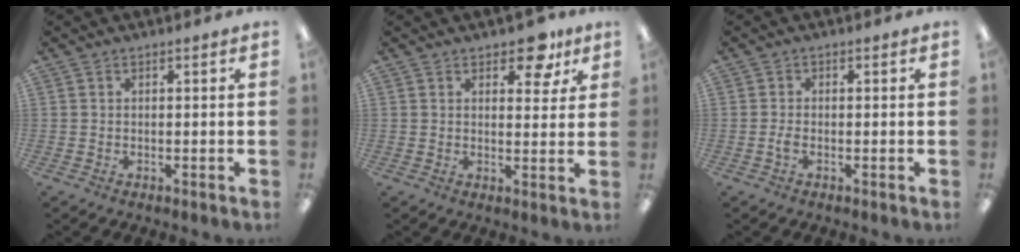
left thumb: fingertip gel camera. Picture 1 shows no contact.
{"total": 7.8, "force": [5.1, 3.9, 4.4], "torque": [-0.043, -0.025, 0.085]}
{"total": 1.5, "force": [-0.4, 0.8, 1.2], "torque": [-0.022, 0.002, -0.009]}